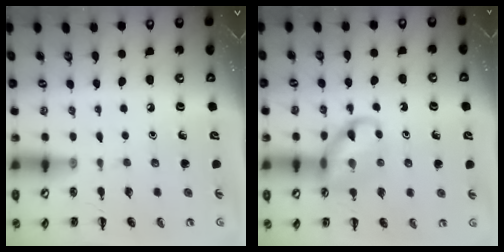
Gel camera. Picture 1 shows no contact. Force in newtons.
{"total": 11.3, "press": 11.2, "slide": 1.6}